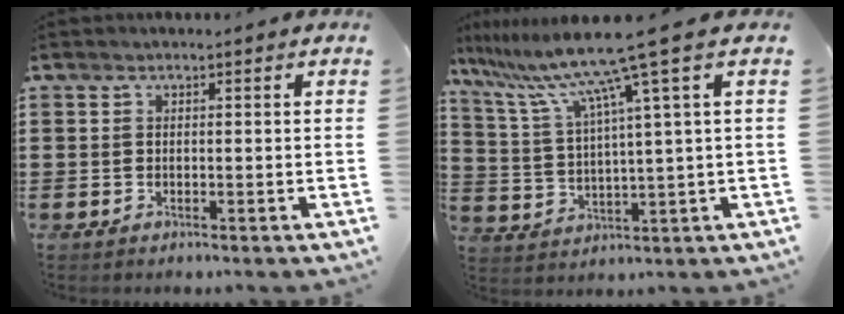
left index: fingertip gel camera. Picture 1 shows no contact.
{"total": 11.2, "force": [7.2, -0.9, 8.6], "torque": [-0.199, -0.034, 0.108]}